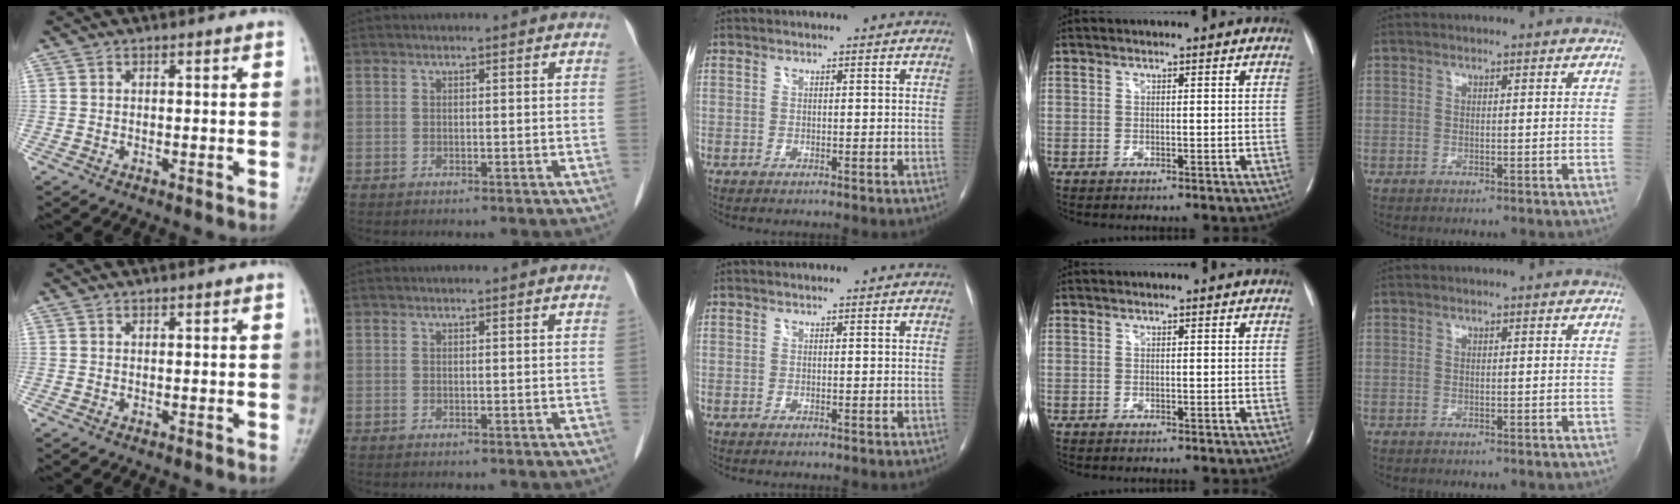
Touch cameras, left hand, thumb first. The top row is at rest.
{"index": {"total": 1.2, "force": [1.1, 0.1, 0.5], "torque": [-0.012, 0.012, 0.012]}}